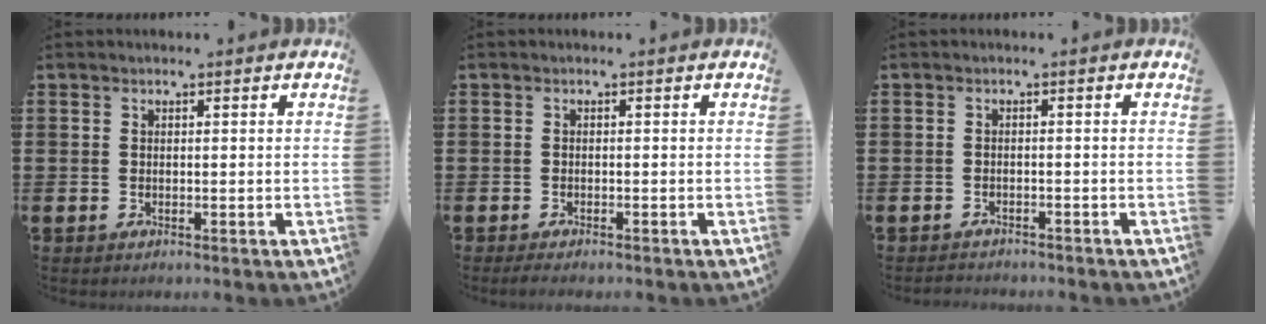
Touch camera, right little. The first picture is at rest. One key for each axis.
{"total": 0.9, "fx": -0.7, "fy": 0.2, "fz": 0.6, "tx": -0.010, "ty": -0.002, "tz": -0.014}
{"total": 1.2, "fx": -1.2, "fy": 0.0, "fz": -0.1, "tx": -0.001, "ty": 0.003, "tz": -0.026}